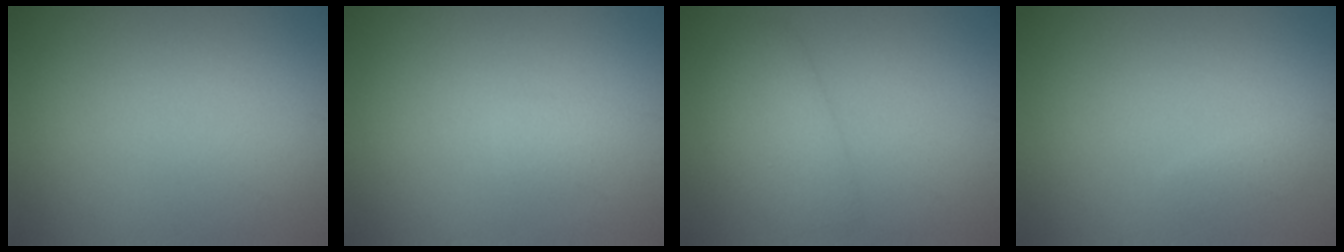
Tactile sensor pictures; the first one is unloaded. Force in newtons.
{"total": 0.9, "press": 0.9, "slide": 0.1}
{"total": 2.7, "press": 2.7, "slide": 0.3}
{"total": 0.9, "press": 0.9, "slide": 0.1}